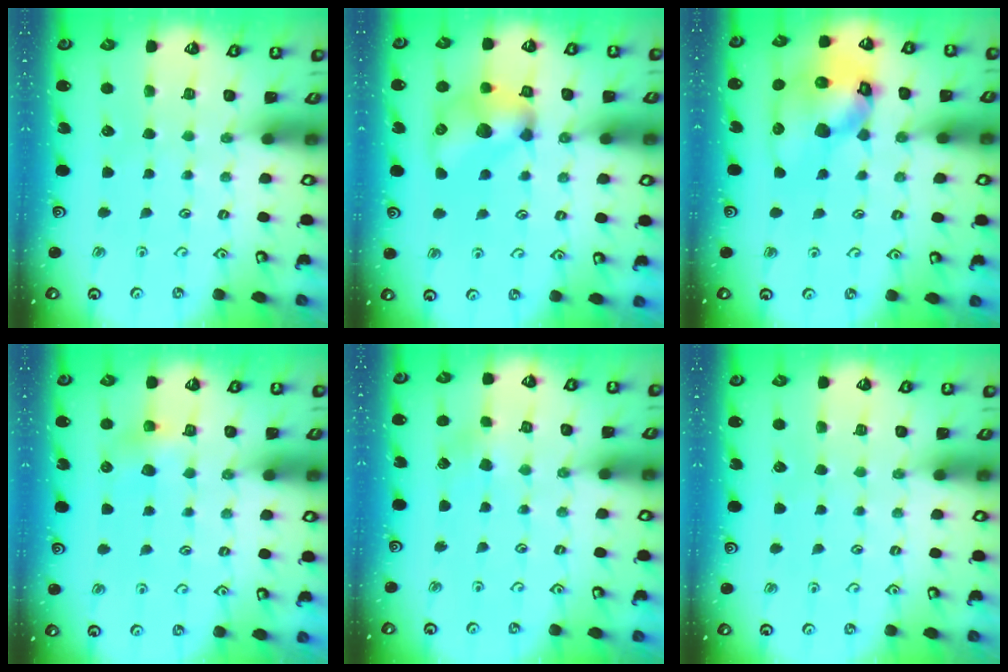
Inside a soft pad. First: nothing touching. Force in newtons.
{"total": 14.3, "press": 14.3, "slide": 1.0}
{"total": 18.7, "press": 18.5, "slide": 2.5}
{"total": 4.4, "press": 4.4, "slide": 0.3}
{"total": 2.3, "press": 2.3, "slide": 0.4}
{"total": 0.0}